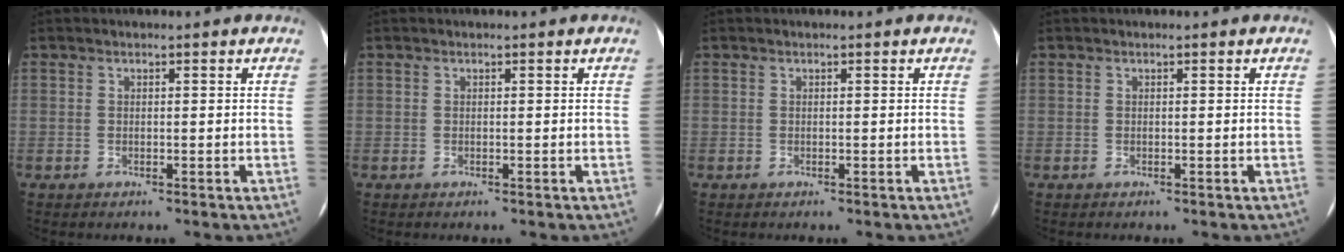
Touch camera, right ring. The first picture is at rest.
{"total": 0.0}
{"total": 0.0}
{"total": 0.0}